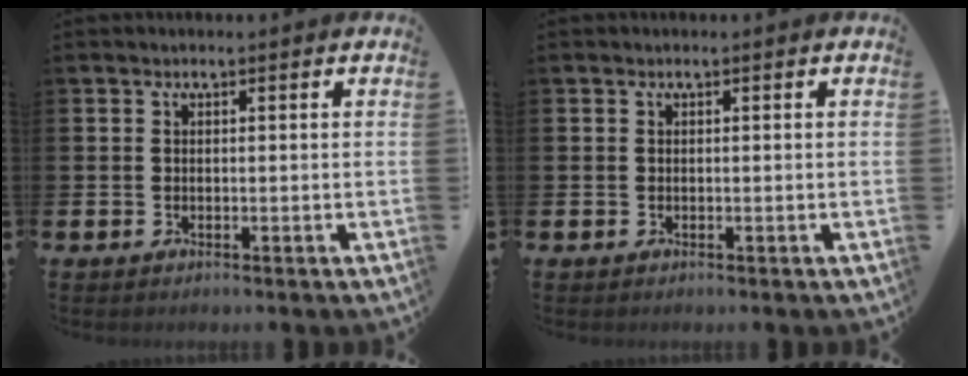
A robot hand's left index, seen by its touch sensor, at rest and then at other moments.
{"total": 0.0}